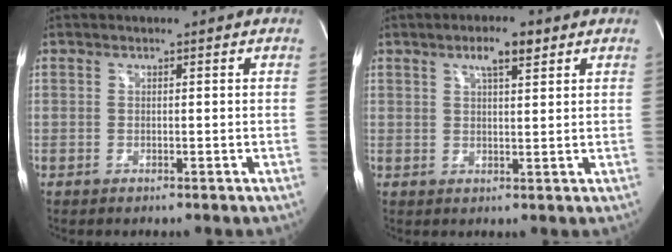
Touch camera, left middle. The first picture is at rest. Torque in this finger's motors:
{"motor_torque": [0.01, -0.12, 0.00, 0.02]}